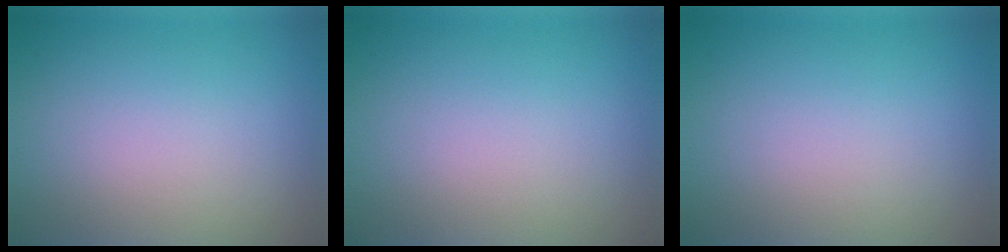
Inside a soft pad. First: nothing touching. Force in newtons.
{"total": 0.0}
{"total": 0.0}